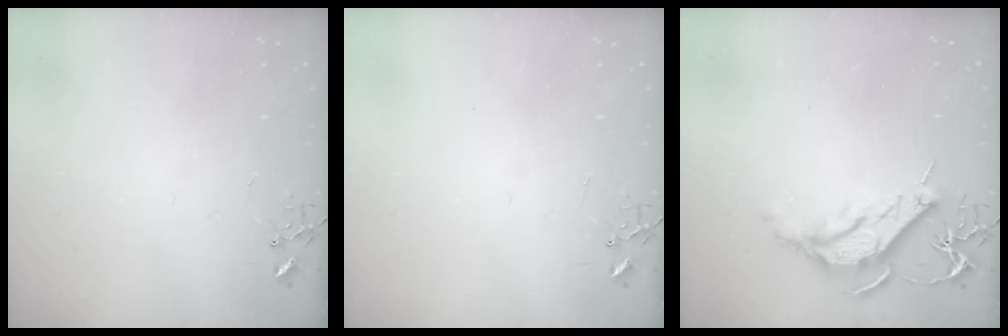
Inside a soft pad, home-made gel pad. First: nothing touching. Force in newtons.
{"total": 0.0}
{"total": 11.9, "press": 11.9, "slide": 0.2}